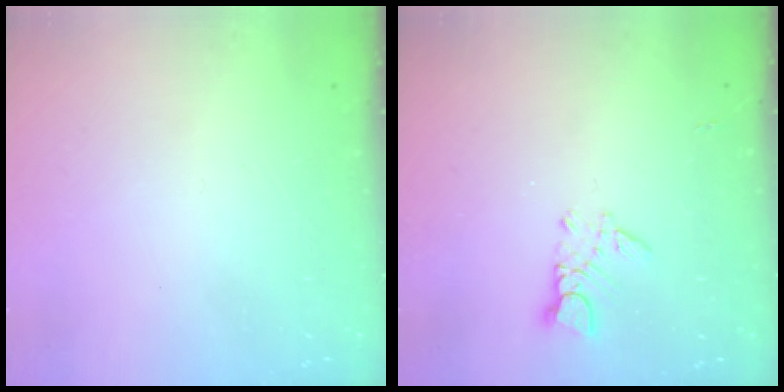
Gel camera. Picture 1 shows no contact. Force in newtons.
{"total": 3.1, "press": 3.1, "slide": 0.2}